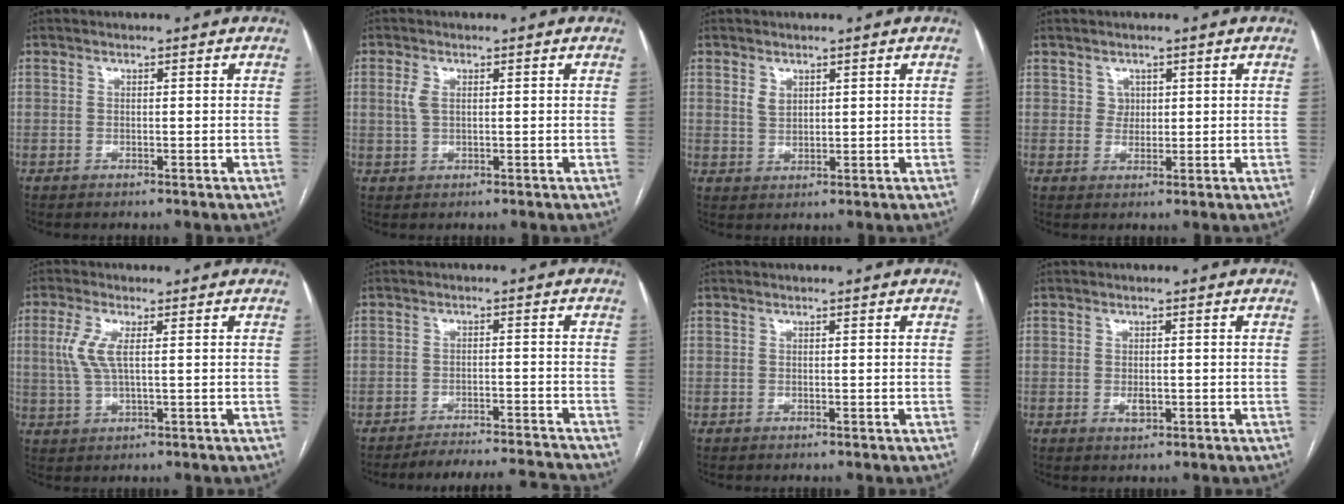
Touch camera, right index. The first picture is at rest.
{"total": 2.2, "force": [0.6, 1.1, 1.8], "torque": [-0.044, 0.007, 0.015]}
{"total": 2.2, "force": [1.2, 1.4, 1.1], "torque": [-0.023, -0.001, 0.029]}
{"total": 1.9, "force": [0.8, 1.7, 0.4], "torque": [0.000, -0.003, 0.010]}
{"total": 5.2, "force": [1.1, 1.4, 4.9], "torque": [-0.126, 0.003, 0.024]}
{"total": 10.2, "force": [-10.1, -0.2, 1.4], "torque": [-0.018, 0.011, -0.141]}
{"total": 0.0}
{"total": 1.7, "force": [-0.5, 0.9, 1.4], "torque": [-0.026, -0.001, -0.004]}